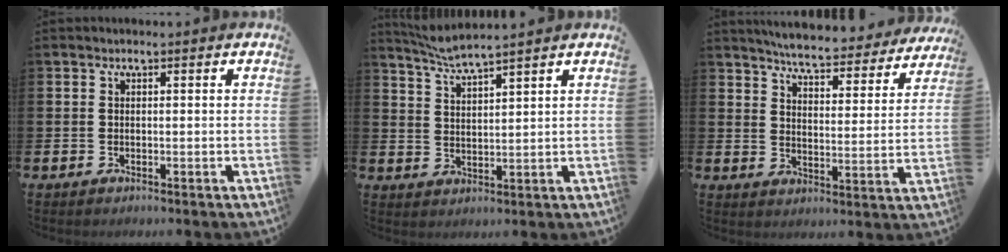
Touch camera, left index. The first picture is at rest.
{"total": 4.5, "force": [4.3, -0.3, 1.0], "torque": [-0.034, -0.019, 0.076]}
{"total": 5.9, "force": [5.7, 0.5, 1.4], "torque": [-0.035, -0.047, 0.090]}